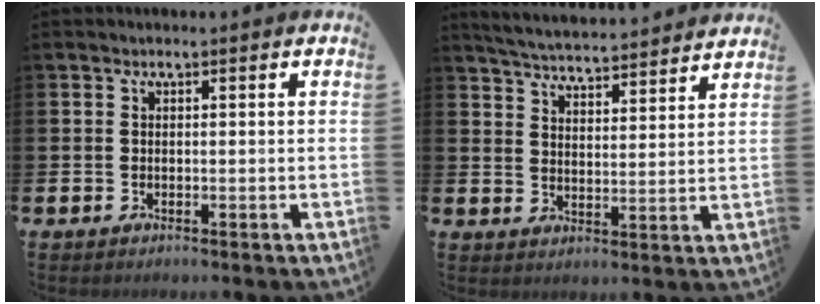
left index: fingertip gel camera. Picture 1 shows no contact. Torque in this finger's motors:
{"motor_torque": [0.23, -0.97, 0.69, 0.20]}